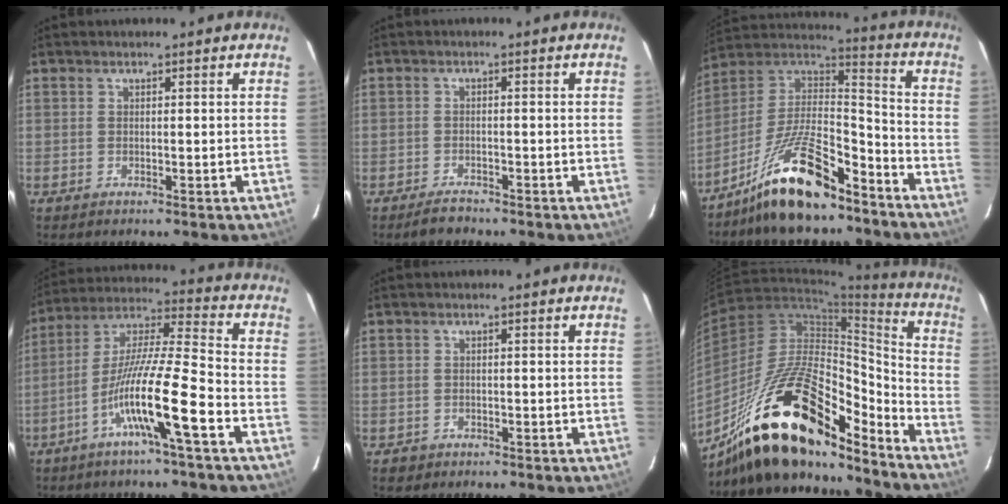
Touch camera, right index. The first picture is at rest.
{"total": 2.4, "force": [-2.1, 0.8, 0.7], "torque": [-0.019, -0.001, -0.034]}
{"total": 16.4, "force": [-12.1, 3.8, 10.4], "torque": [-0.195, 0.020, -0.215]}
{"total": 13.9, "force": [-6.2, -0.3, 12.4], "torque": [-0.239, 0.003, -0.117]}
{"total": 1.6, "force": [-0.7, 1.4, -0.1], "torque": [-0.003, 0.006, -0.008]}
{"total": 23.3, "force": [-16.1, 7.0, 15.3], "torque": [-0.251, 0.014, -0.272]}